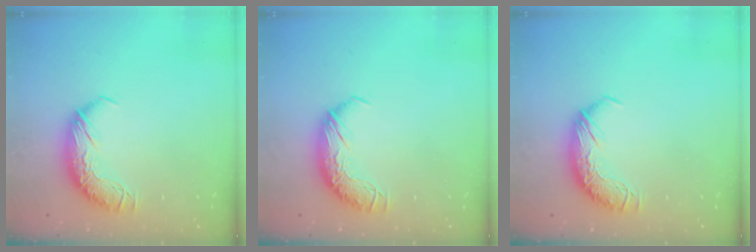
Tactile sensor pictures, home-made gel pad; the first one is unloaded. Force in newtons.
{"total": 0.0}
{"total": 0.0}